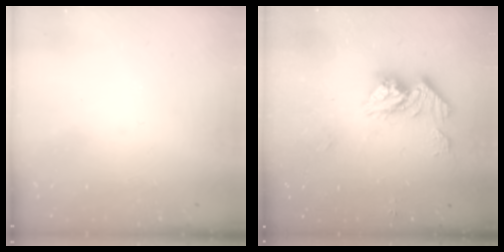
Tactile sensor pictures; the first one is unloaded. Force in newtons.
{"total": 13.3, "press": 13.2, "slide": 1.2}